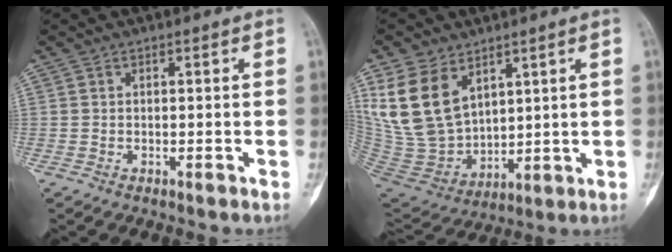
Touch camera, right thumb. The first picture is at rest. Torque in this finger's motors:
{"motor_torque": [-0.76, 2.21, 2.43, 0.34, 0.29]}